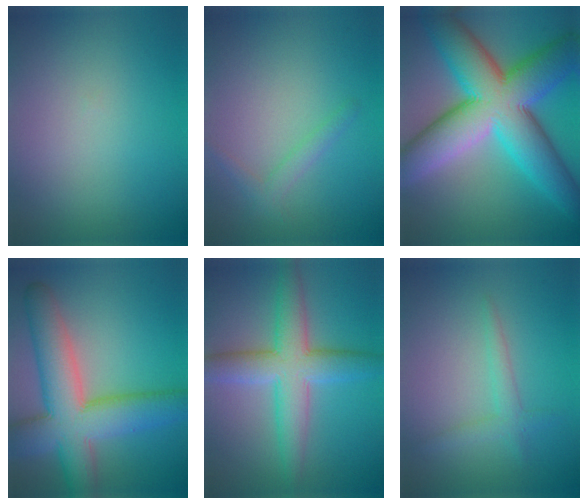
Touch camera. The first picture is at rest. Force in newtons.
{"total": 1.4, "press": 1.4, "slide": 0.1}
{"total": 14.3, "press": 14.3, "slide": 0.3}
{"total": 10.0, "press": 10.0, "slide": 0.4}
{"total": 6.6, "press": 6.6, "slide": 0.1}
{"total": 1.8, "press": 1.8, "slide": 0.1}